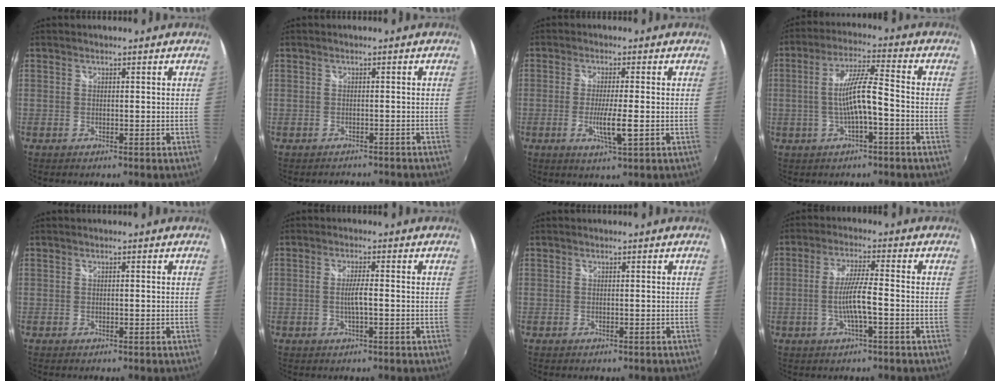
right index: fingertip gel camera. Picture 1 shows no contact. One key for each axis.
{"total": 4.1, "fx": -3.7, "fy": 1.3, "fz": 1.2, "tx": -0.025, "ty": -0.011, "tz": -0.047}
{"total": 5.3, "fx": -1.4, "fy": 0.0, "fz": 5.1, "tx": -0.094, "ty": -0.012, "tz": -0.026}
{"total": 7.8, "fx": -2.2, "fy": 0.5, "fz": 7.4, "tx": -0.149, "ty": 0.008, "tz": -0.036}
{"total": 0.0}
{"total": 2.8, "fx": -0.7, "fy": -0.1, "fz": 2.7, "tx": -0.049, "ty": 0.000, "tz": -0.015}
{"total": 0.8, "fx": -0.3, "fy": 0.8, "fz": 0.0, "tx": -0.001, "ty": -0.002, "tz": -0.003}
{"total": 5.9, "fx": -1.8, "fy": -0.2, "fz": 5.6, "tx": -0.107, "ty": -0.001, "tz": -0.034}